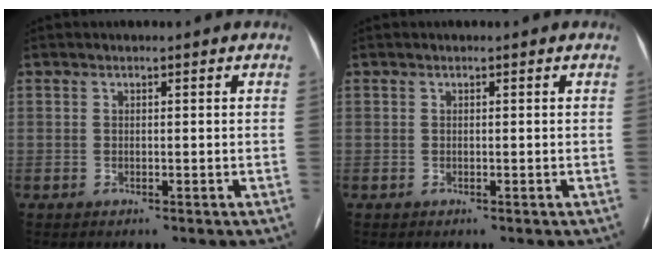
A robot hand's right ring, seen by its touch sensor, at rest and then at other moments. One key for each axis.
{"total": 0.0}